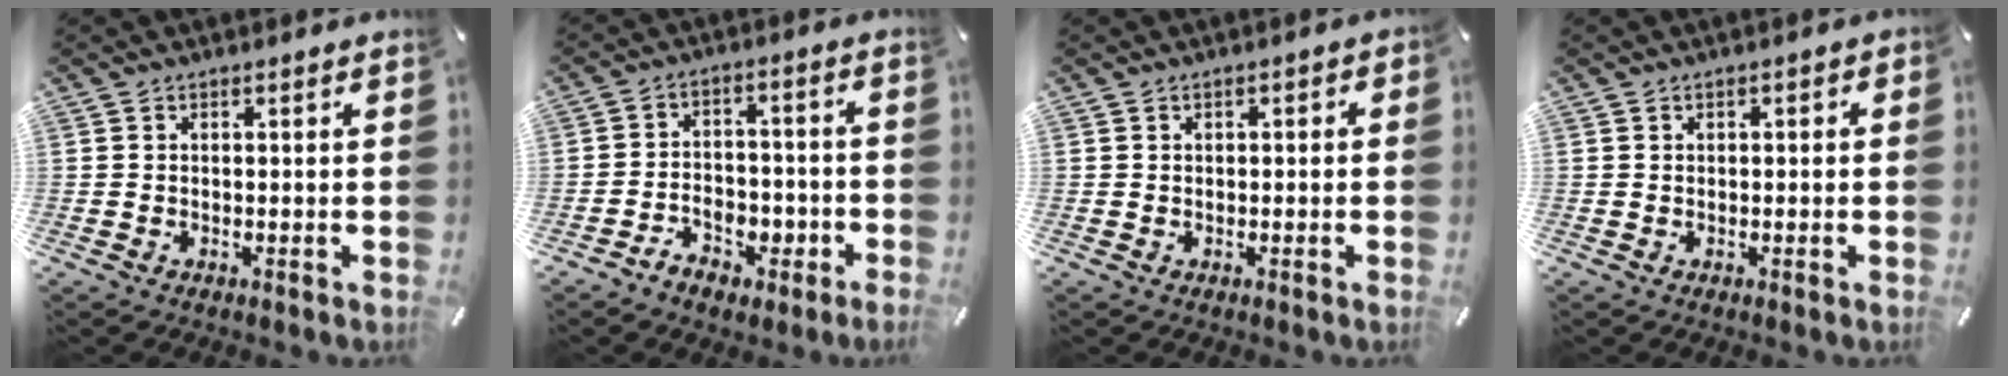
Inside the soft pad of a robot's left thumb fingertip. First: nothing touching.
{"total": 5.7, "force": [-4.2, 3.3, 1.8], "torque": [-0.022, 0.027, -0.075]}
{"total": 1.0, "force": [-0.4, 0.7, 0.6], "torque": [-0.010, 0.003, -0.009]}
{"total": 0.8, "force": [-0.2, 0.6, 0.4], "torque": [-0.007, 0.003, -0.006]}